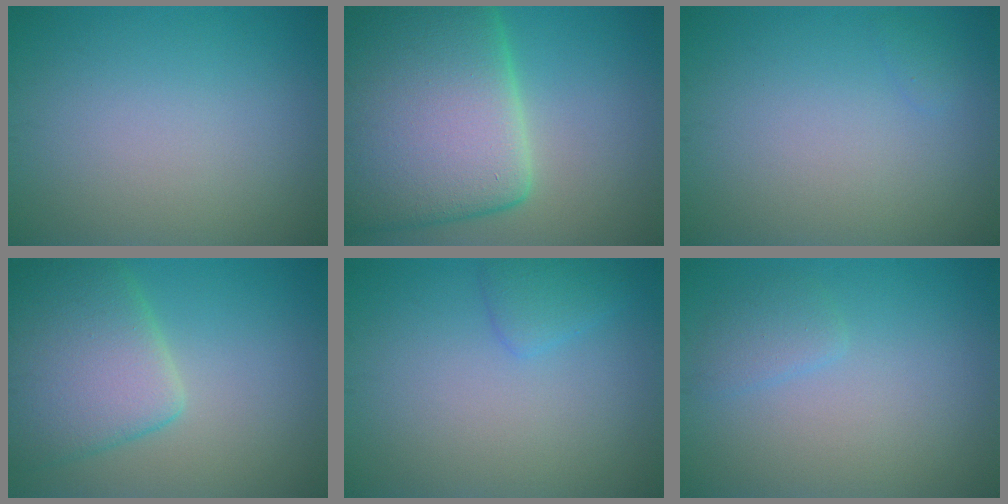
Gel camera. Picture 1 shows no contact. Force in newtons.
{"total": 16.2, "press": 16.1, "slide": 1.5}
{"total": 0.5, "press": 0.5, "slide": 0.0}
{"total": 7.3, "press": 7.3, "slide": 0.4}
{"total": 1.6, "press": 1.6, "slide": 0.1}
{"total": 1.4, "press": 1.4, "slide": 0.2}